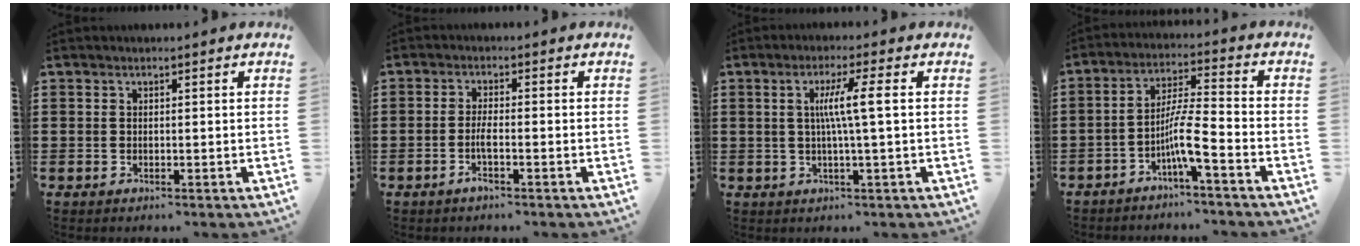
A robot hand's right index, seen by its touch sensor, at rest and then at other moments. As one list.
[{"total": 2.7, "force": [-1.2, 0.5, 2.4], "torque": [-0.058, -0.004, -0.027]}, {"total": 5.5, "force": [0.4, -0.3, 5.5], "torque": [-0.104, -0.004, 0.000]}, {"total": 6.7, "force": [-3.6, 0.4, 5.7], "torque": [-0.112, -0.003, -0.071]}]